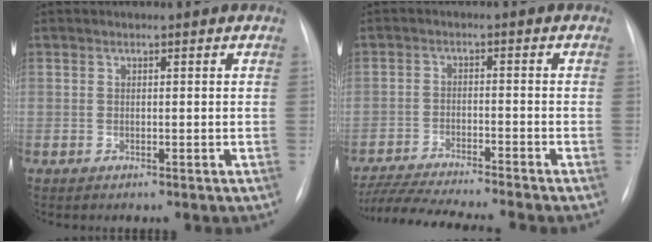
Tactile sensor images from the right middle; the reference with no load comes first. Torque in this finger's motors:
{"motor_torque": [1.03, -1.11, 0.15, 0.05]}